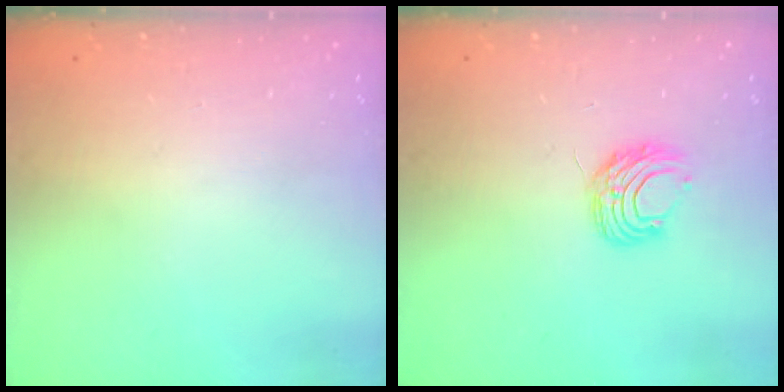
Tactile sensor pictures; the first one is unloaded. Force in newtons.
{"total": 7.6, "press": 7.6, "slide": 0.5}